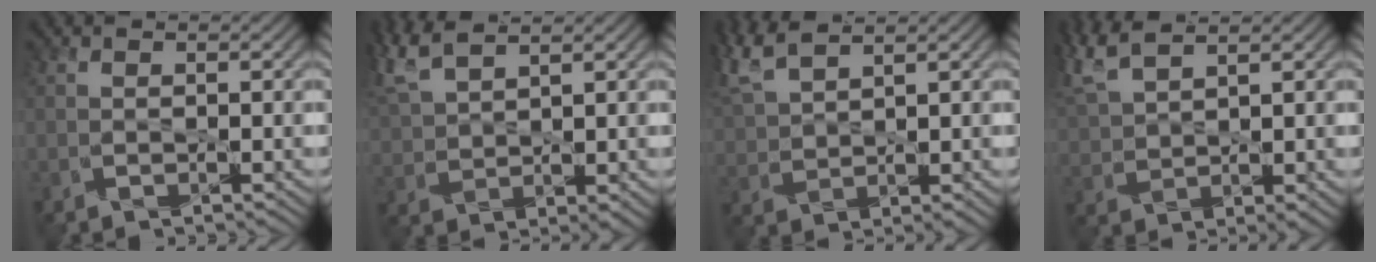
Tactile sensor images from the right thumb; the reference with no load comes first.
{"total": 6.9, "force": [5.1, 1.6, 4.3], "torque": [-0.123, 0.023, 0.103]}
{"total": 6.4, "force": [5.2, 1.1, 3.6], "torque": [-0.104, 0.027, 0.109]}
{"total": 6.7, "force": [4.9, 1.4, 4.4], "torque": [-0.120, 0.025, 0.099]}